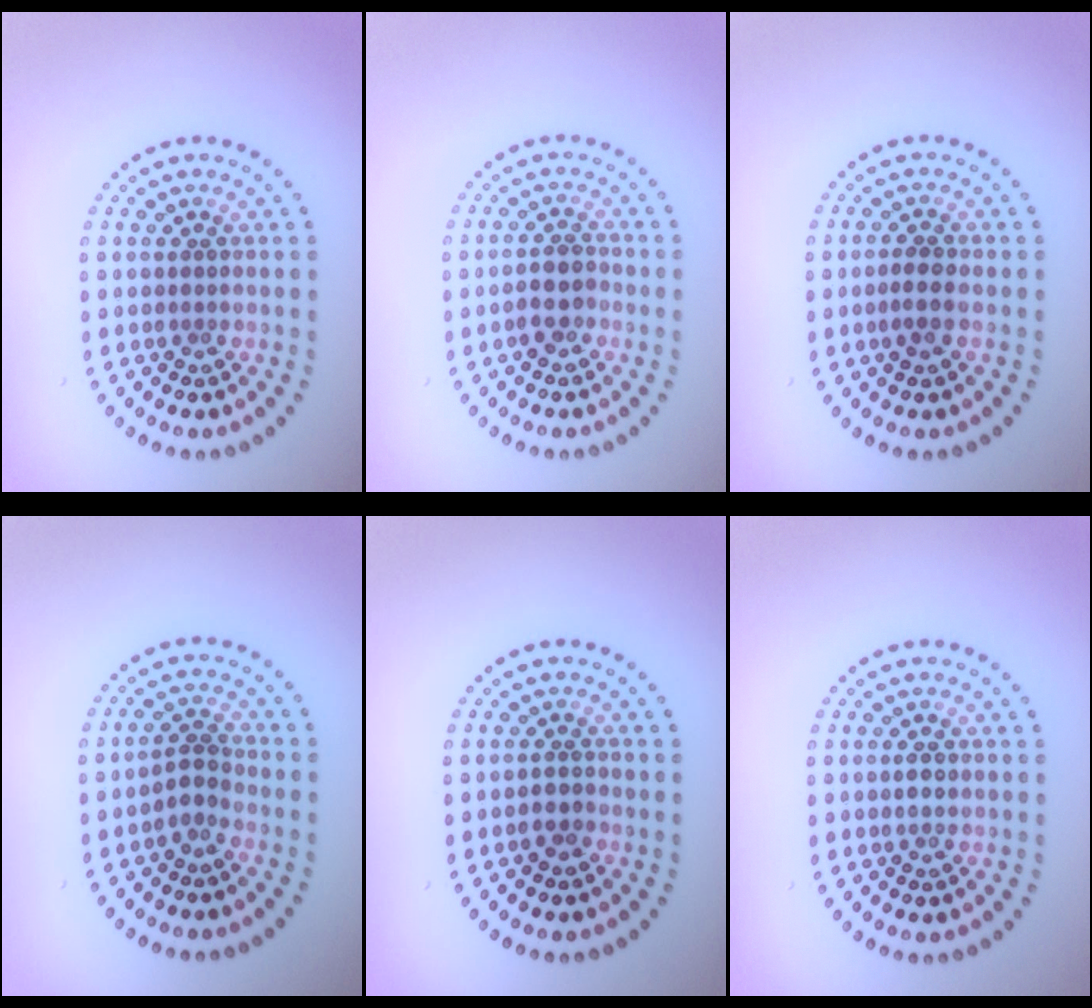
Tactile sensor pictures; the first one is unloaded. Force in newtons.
{"total": 2.3, "press": 2.2, "slide": 0.8}
{"total": 1.2, "press": 1.1, "slide": 0.5}
{"total": 1.5, "press": 1.2, "slide": 0.9}
{"total": 1.1, "press": 1.0, "slide": 0.5}
{"total": 0.9, "press": 0.9, "slide": 0.2}